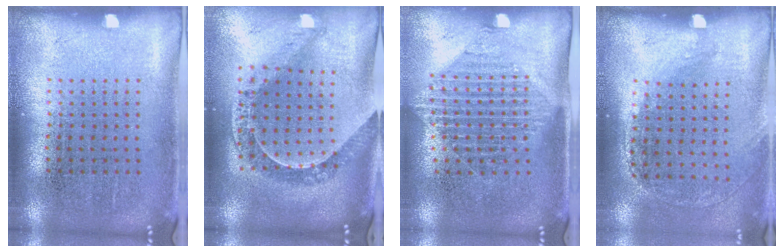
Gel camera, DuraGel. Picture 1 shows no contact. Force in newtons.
{"total": 1.1, "press": 1.1, "slide": 0.1}
{"total": 1.6, "press": 1.3, "slide": 0.9}
{"total": 1.3, "press": 0.9, "slide": 0.9}